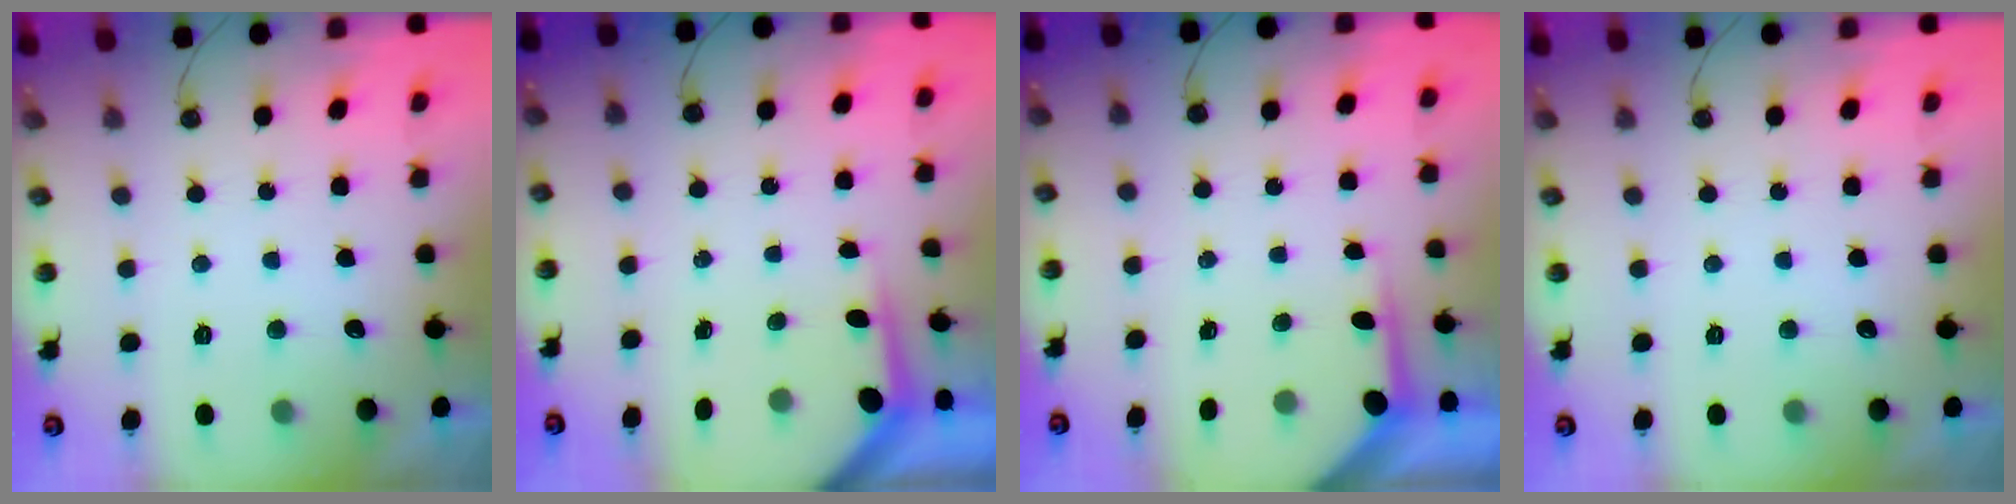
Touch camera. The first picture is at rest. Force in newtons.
{"total": 3.6, "press": 3.6, "slide": 0.4}
{"total": 4.5, "press": 4.4, "slide": 0.3}
{"total": 0.0}